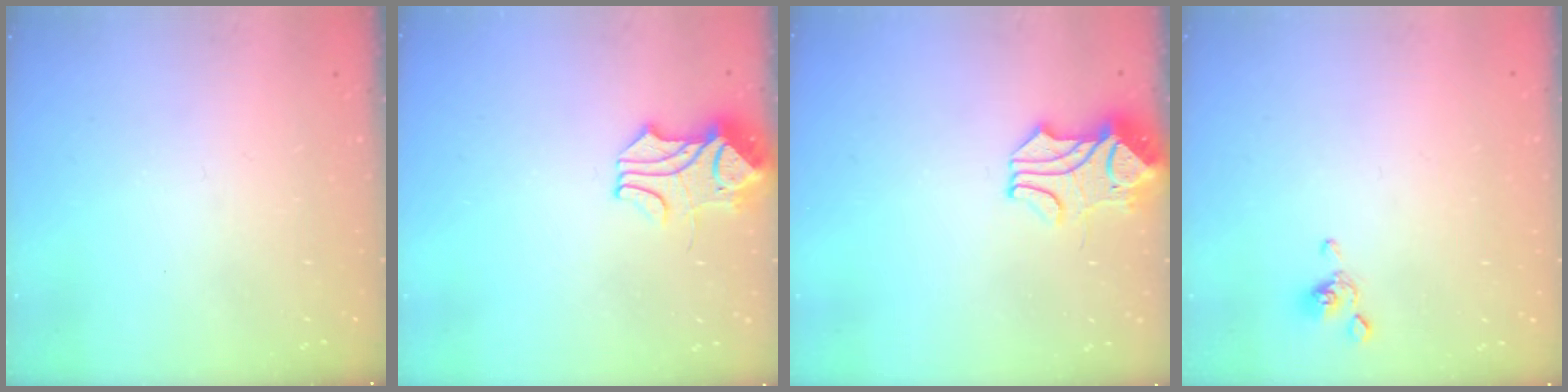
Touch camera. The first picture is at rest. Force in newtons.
{"total": 2.2, "press": 2.0, "slide": 0.7}
{"total": 2.2, "press": 2.0, "slide": 1.0}
{"total": 2.3, "press": 2.2, "slide": 0.7}